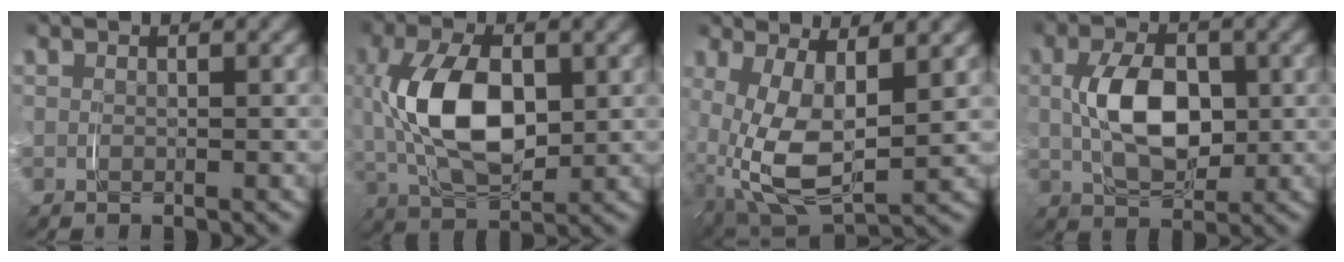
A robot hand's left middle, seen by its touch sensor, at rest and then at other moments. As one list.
[{"total": 8.1, "force": [0.0, 4.8, 6.5], "torque": [-0.152, -0.011, 0.003]}, {"total": 9.1, "force": [-1.1, 6.1, 6.6], "torque": [-0.170, -0.054, 0.006]}, {"total": 6.2, "force": [-0.4, 3.9, 4.8], "torque": [-0.100, -0.008, -0.004]}]